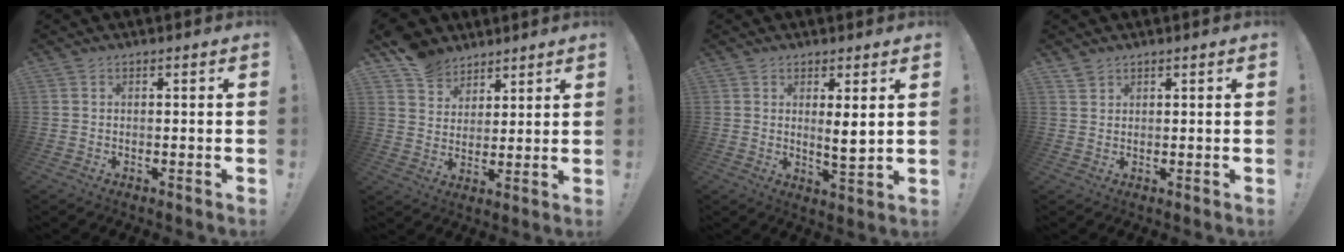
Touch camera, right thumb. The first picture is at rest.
{"total": 9.5, "force": [7.2, 6.0, 1.7], "torque": [-0.031, -0.051, 0.142]}
{"total": 5.1, "force": [2.1, 0.5, 4.6], "torque": [-0.059, -0.027, 0.031]}
{"total": 1.7, "force": [1.5, 0.7, 0.3], "torque": [0.002, -0.009, 0.029]}